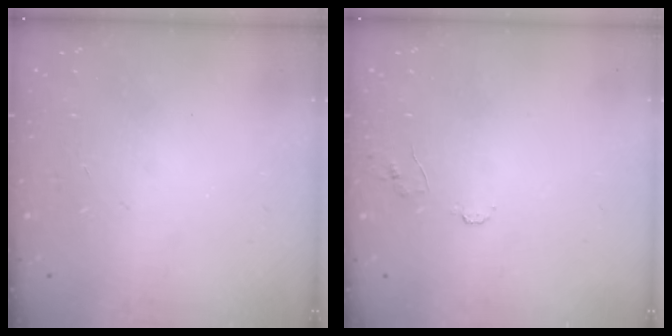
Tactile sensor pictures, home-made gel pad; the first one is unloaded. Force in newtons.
{"total": 6.3, "press": 6.3, "slide": 0.5}